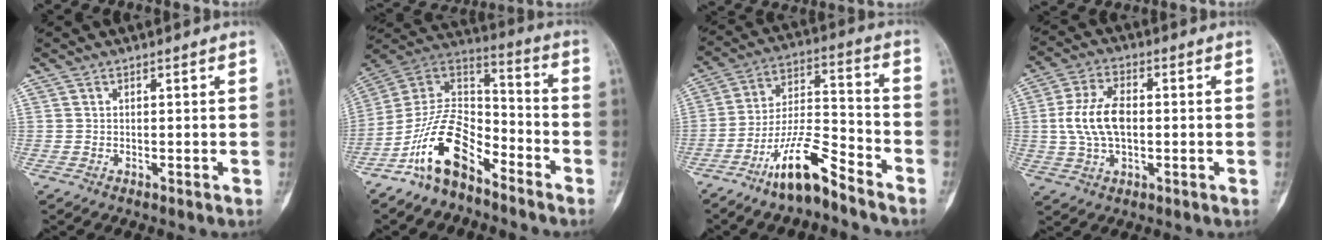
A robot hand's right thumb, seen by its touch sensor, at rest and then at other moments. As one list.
[{"total": 15.0, "force": [-9.3, 7.5, 9.2], "torque": [-0.149, 0.089, -0.185]}, {"total": 12.4, "force": [-8.9, 3.1, 8.1], "torque": [-0.148, 0.071, -0.169]}, {"total": 10.2, "force": [0.1, 5.8, 8.4], "torque": [-0.164, 0.012, 0.002]}]